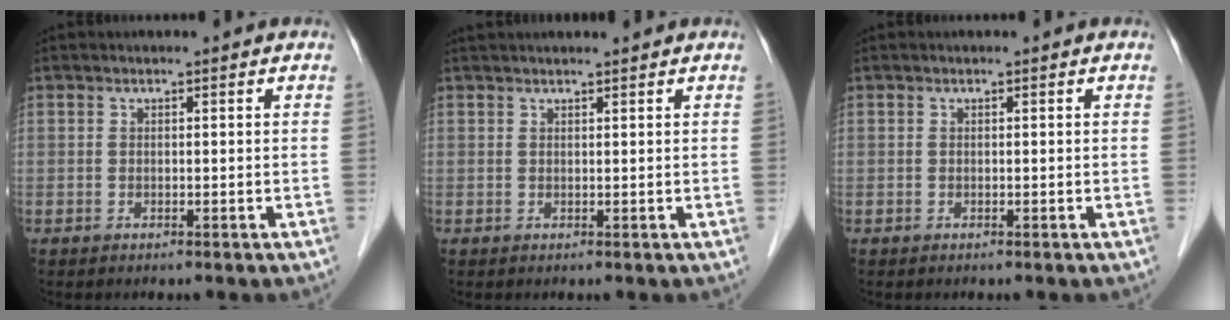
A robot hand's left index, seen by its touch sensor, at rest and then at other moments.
{"total": 5.5, "force": [5.0, 0.0, 2.3], "torque": [-0.028, 0.030, 0.067]}
{"total": 0.0}